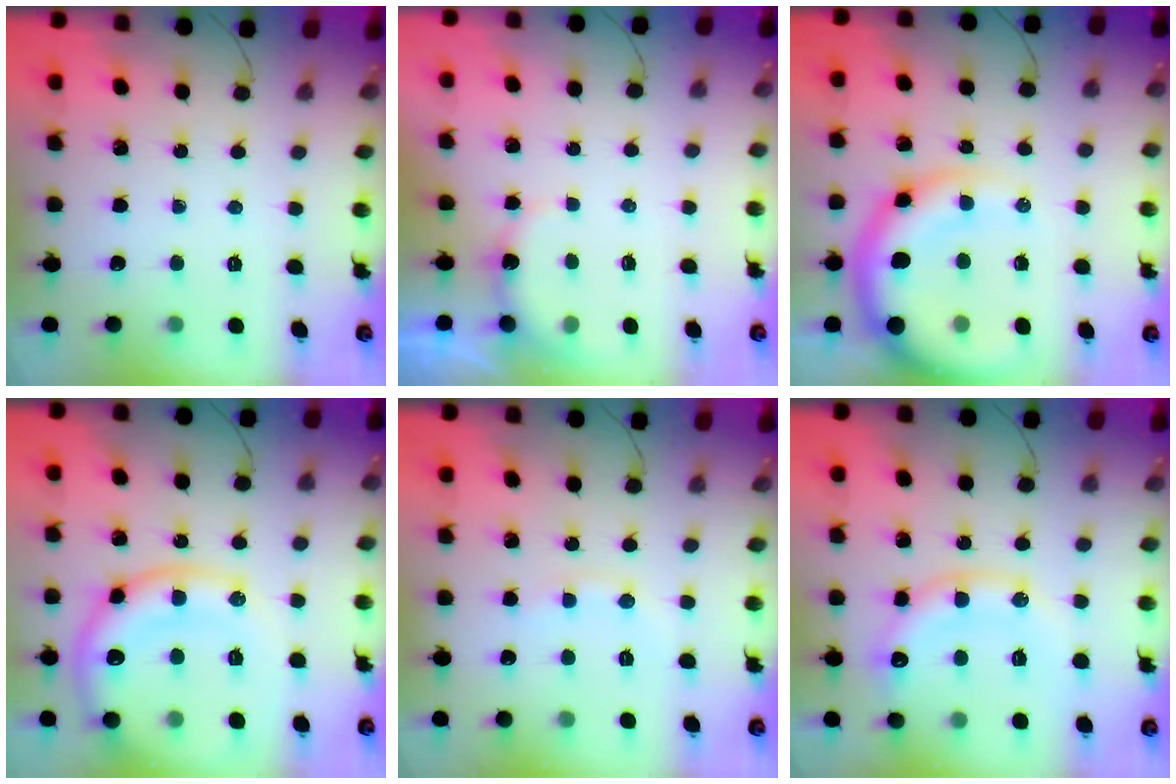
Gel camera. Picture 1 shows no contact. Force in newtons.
{"total": 5.7, "press": 5.7, "slide": 1.0}
{"total": 12.9, "press": 12.3, "slide": 4.0}
{"total": 16.8, "press": 16.7, "slide": 2.0}
{"total": 4.9, "press": 4.8, "slide": 1.1}
{"total": 14.4, "press": 14.4, "slide": 1.2}